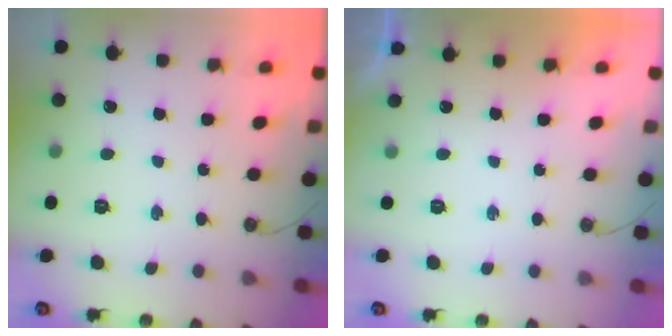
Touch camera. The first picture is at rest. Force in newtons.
{"total": 0.0}